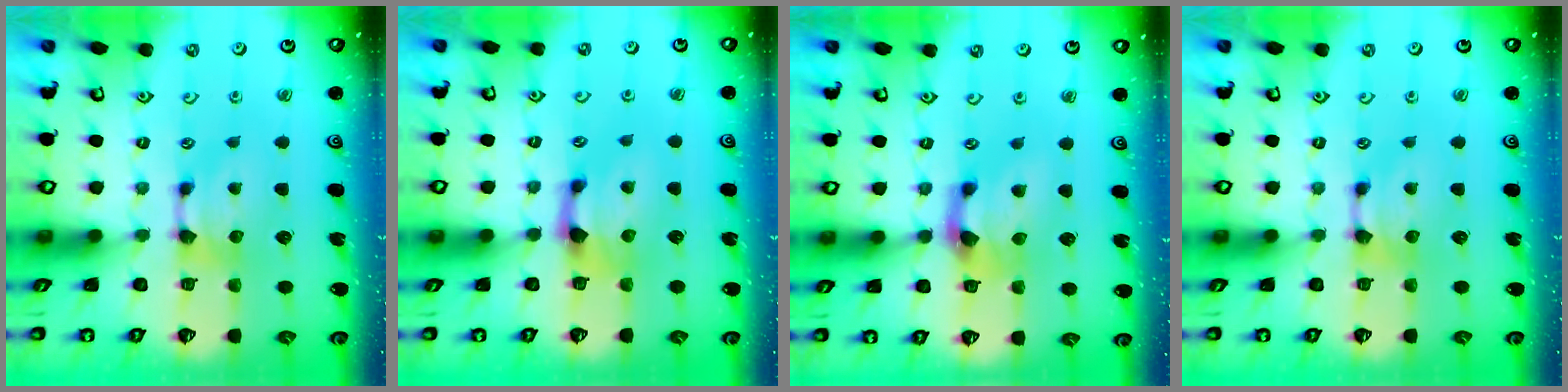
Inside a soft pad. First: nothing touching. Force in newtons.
{"total": 1.7, "press": 1.1, "slide": 1.3}
{"total": 3.0, "press": 2.4, "slide": 1.8}
{"total": 0.0}